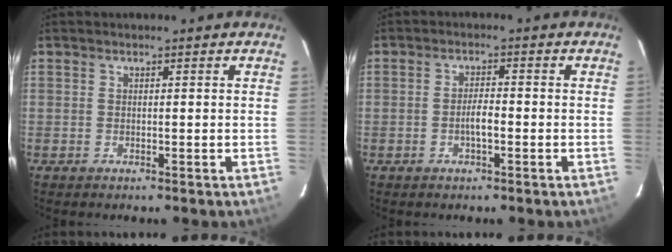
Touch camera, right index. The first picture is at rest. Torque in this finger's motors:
{"motor_torque": [0.70, -0.16, 0.21, 0.05]}